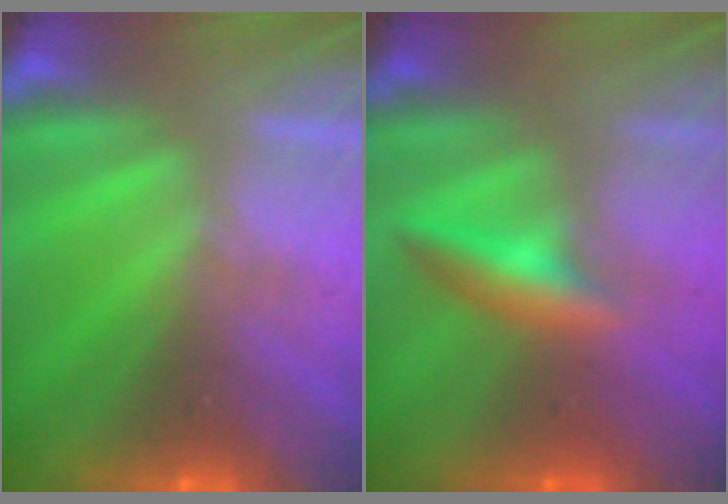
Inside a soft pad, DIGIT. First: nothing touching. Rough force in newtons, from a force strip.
{"total": 2.4}